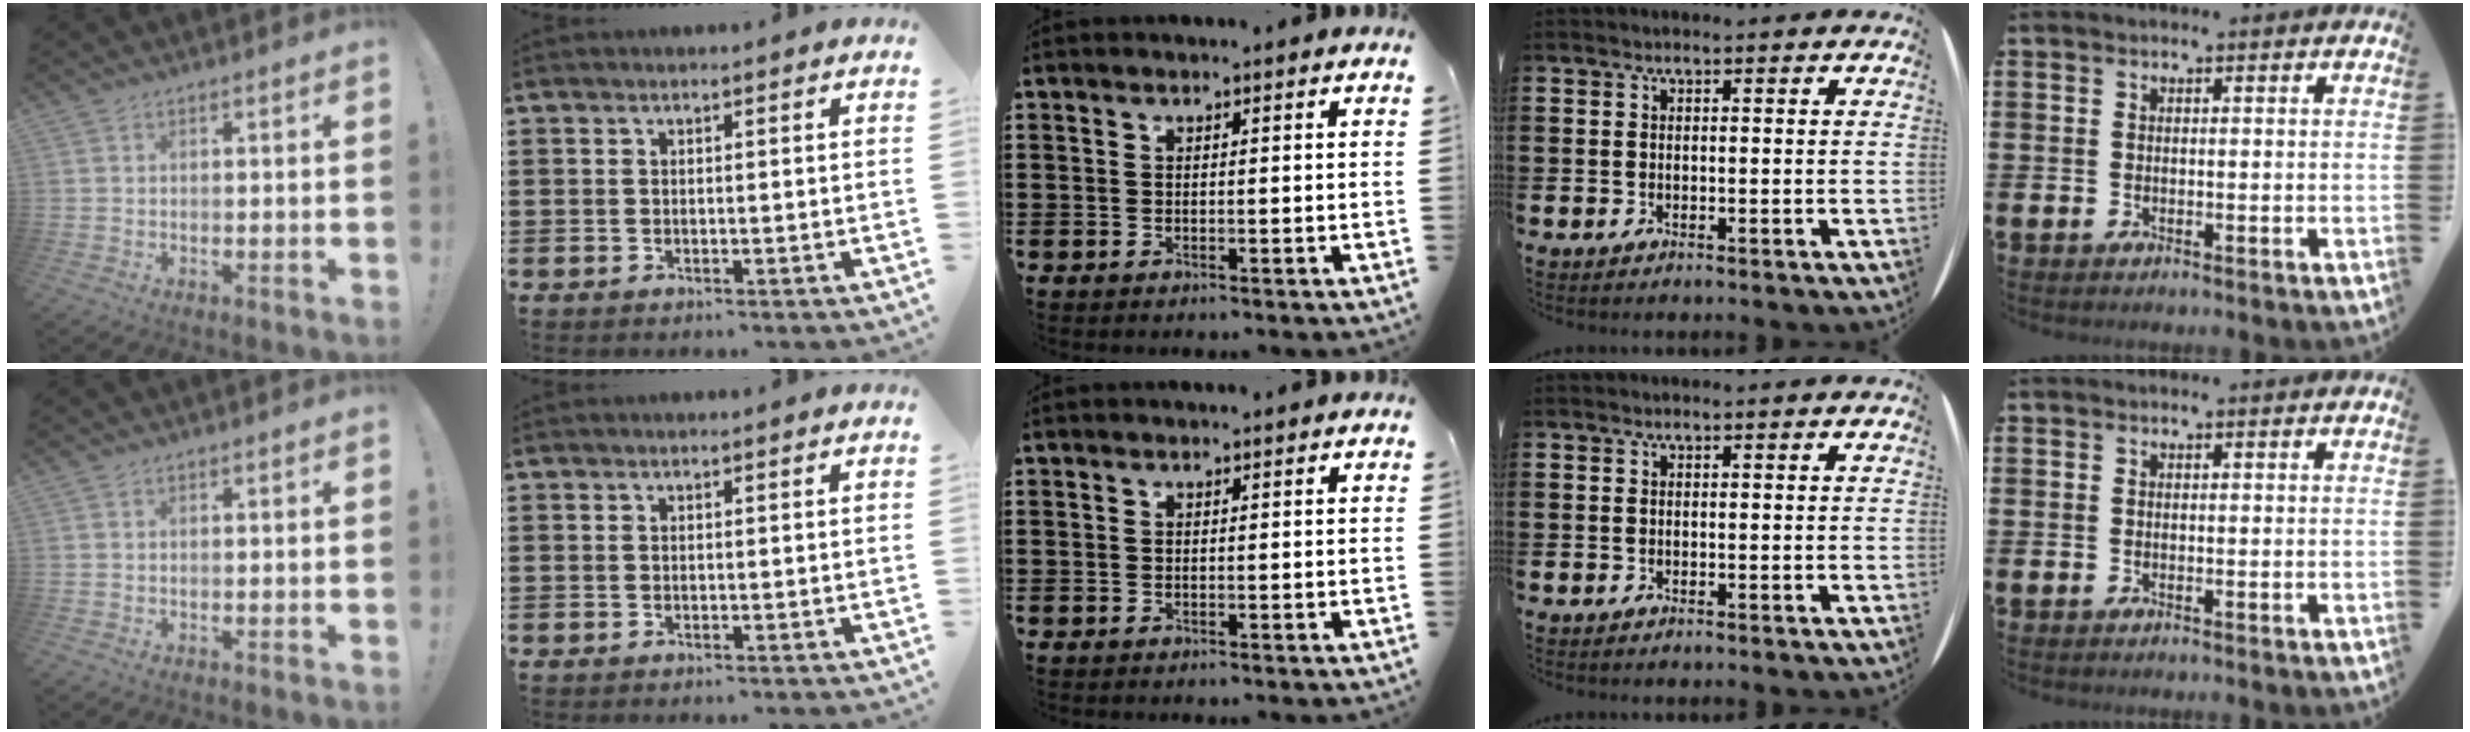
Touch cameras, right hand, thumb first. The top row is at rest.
{}